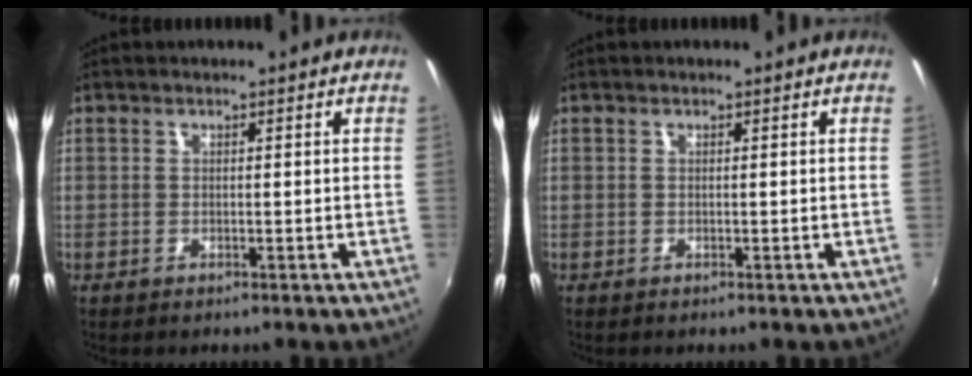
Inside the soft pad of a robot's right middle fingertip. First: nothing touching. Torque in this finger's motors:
{"motor_torque": [-0.08, 0.08, -0.02, 0.00]}